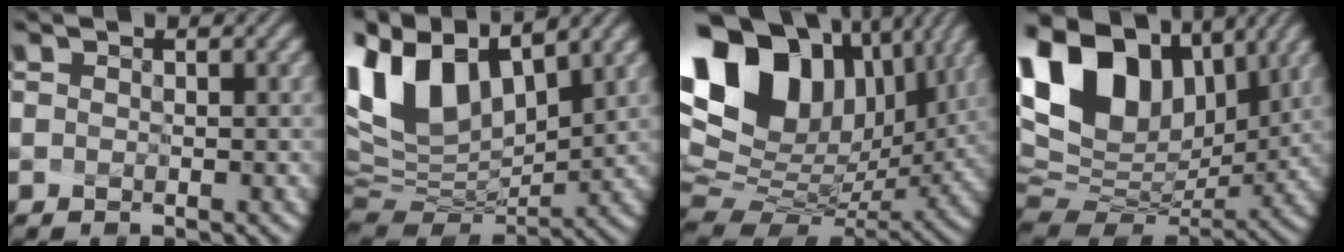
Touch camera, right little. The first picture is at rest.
{"total": 11.6, "force": [5.5, 6.6, 7.8], "torque": [-0.182, 0.018, 0.115]}
{"total": 15.8, "force": [6.5, 10.4, 9.9], "torque": [-0.214, 0.027, 0.136]}
{"total": 15.1, "force": [6.2, 9.5, 9.9], "torque": [-0.215, 0.020, 0.130]}